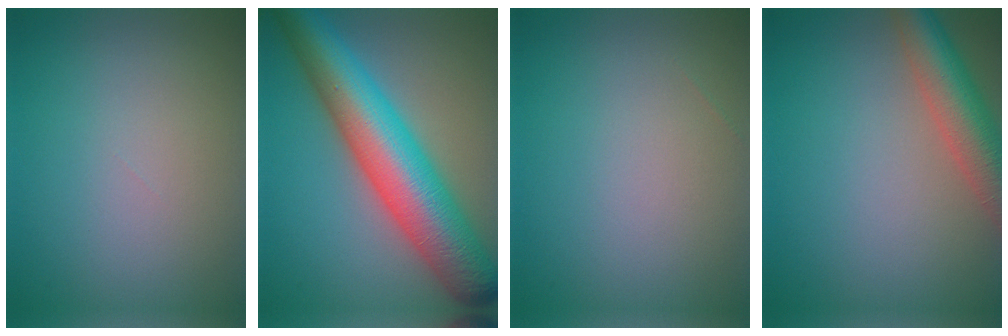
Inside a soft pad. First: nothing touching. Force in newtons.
{"total": 11.8, "press": 11.7, "slide": 0.2}
{"total": 0.0}
{"total": 6.2, "press": 6.2, "slide": 0.5}